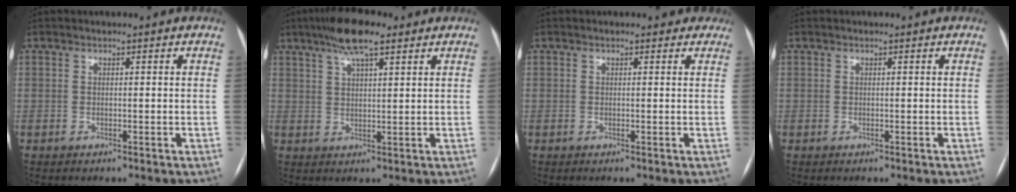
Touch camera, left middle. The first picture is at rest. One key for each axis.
{"total": 7.7, "fx": 5.1, "fy": 1.6, "fz": 5.5, "tx": -0.102, "ty": 0.018, "tz": 0.087}
{"total": 2.9, "fx": 2.5, "fy": 1.5, "fz": 0.6, "tx": 0.003, "ty": 0.008, "tz": 0.015}
{"total": 0.0}